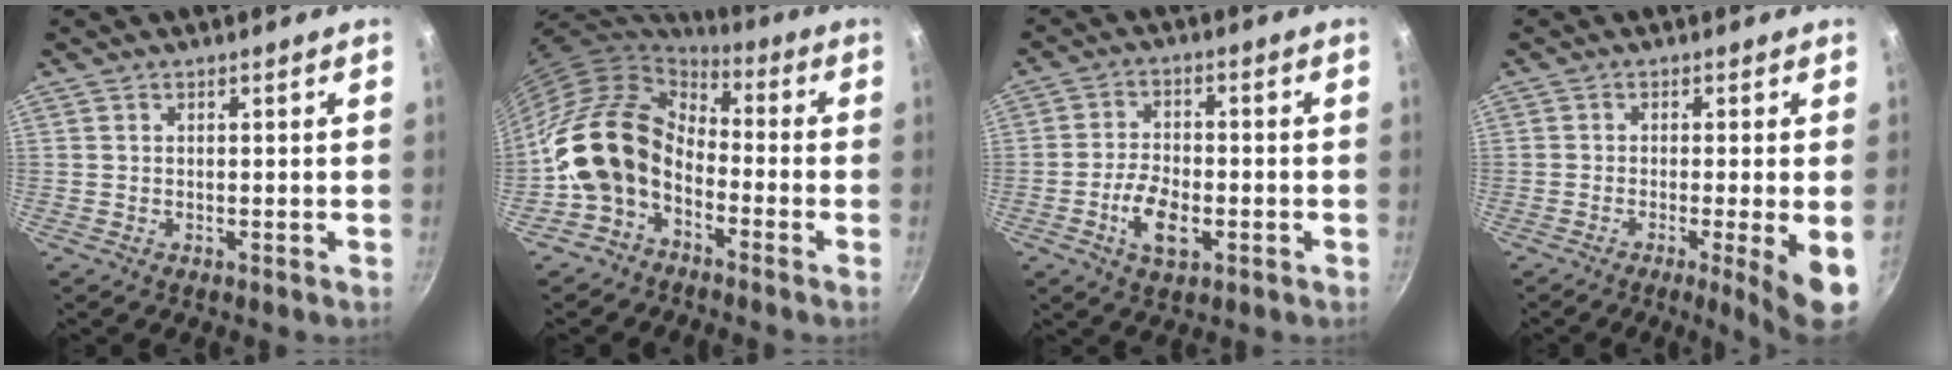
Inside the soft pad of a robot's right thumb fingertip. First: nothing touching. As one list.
[{"total": 14.0, "force": [-4.4, 10.2, 8.5], "torque": [-0.134, 0.054, -0.106]}, {"total": 7.9, "force": [-2.7, 4.2, 6.1], "torque": [-0.107, 0.017, -0.051]}, {"total": 7.4, "force": [-2.1, 0.4, 7.1], "torque": [-0.102, -0.003, -0.030]}]